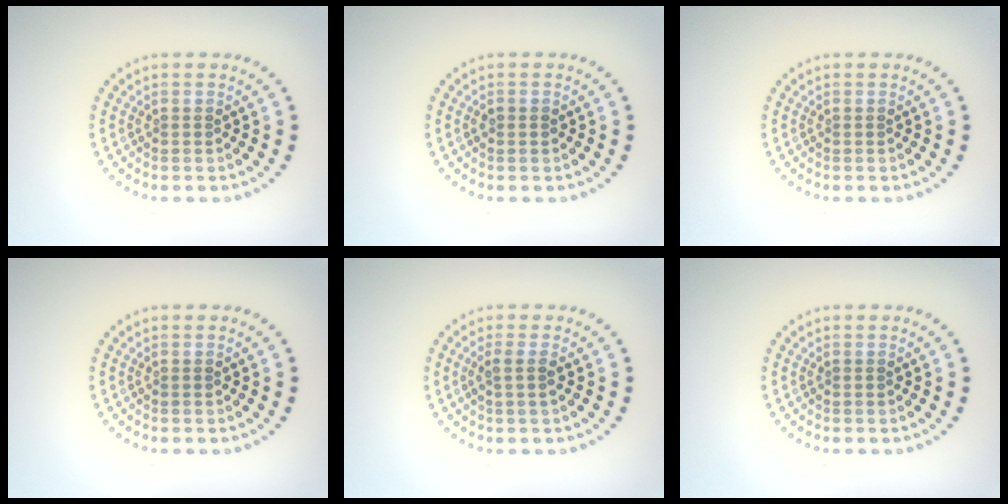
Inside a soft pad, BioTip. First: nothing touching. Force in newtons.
{"total": 0.9, "press": 0.9, "slide": 0.1}
{"total": 0.0}
{"total": 0.0}
{"total": 1.4, "press": 1.1, "slide": 0.8}
{"total": 0.0}